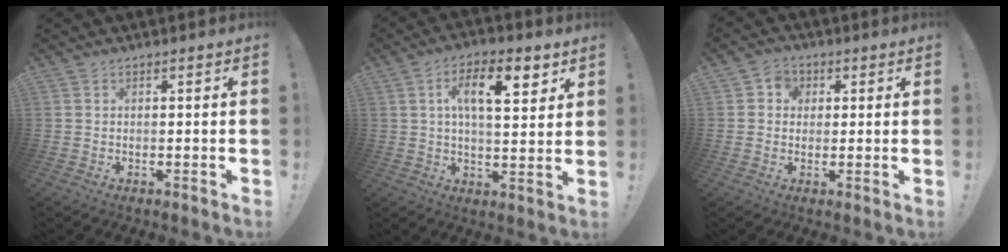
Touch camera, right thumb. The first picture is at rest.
{"total": 12.7, "force": [4.8, 5.0, 10.7], "torque": [-0.161, -0.002, 0.074]}
{"total": 4.4, "force": [0.6, 4.2, 1.4], "torque": [-0.018, 0.004, 0.011]}